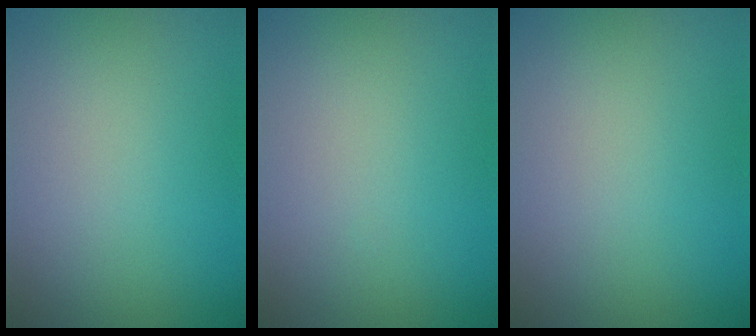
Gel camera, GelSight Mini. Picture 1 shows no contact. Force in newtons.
{"total": 0.0}
{"total": 0.0}